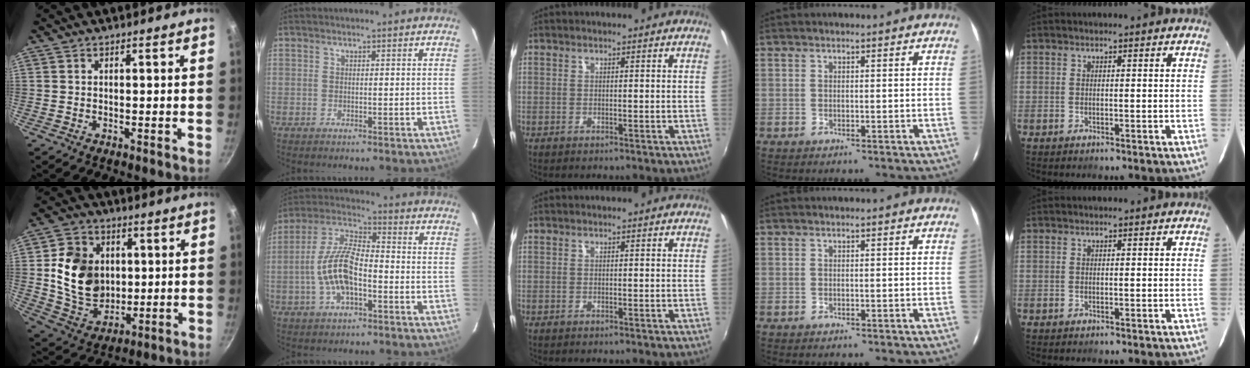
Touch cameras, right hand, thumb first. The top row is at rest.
{"thumb": {"total": 15.4, "force": [1.9, 12.2, 9.2], "torque": [-0.135, -0.005, 0.044]}, "index": {"total": 11.8, "force": [-3.3, 4.9, 10.1], "torque": [-0.214, 0.009, -0.062]}}